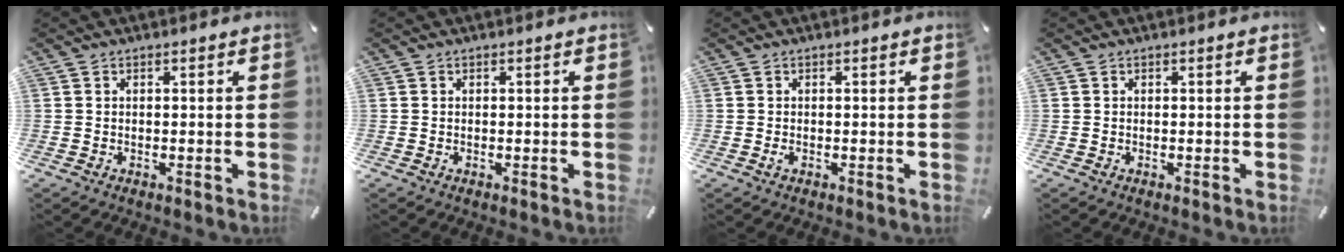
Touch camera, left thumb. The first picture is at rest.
{"total": 0.0}
{"total": 1.0, "force": [-0.3, 0.3, 0.9], "torque": [-0.017, -0.001, -0.004]}
{"total": 0.0}